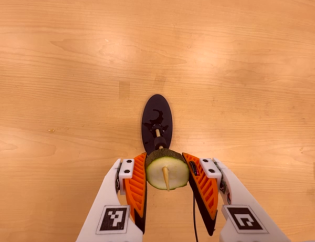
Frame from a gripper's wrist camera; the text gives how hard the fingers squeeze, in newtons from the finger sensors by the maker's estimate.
{"total": 10.7, "left": 9.6, "right": 11.7}